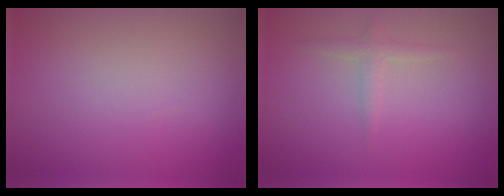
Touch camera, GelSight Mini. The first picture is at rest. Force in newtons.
{"total": 1.3, "press": 1.3, "slide": 0.0}